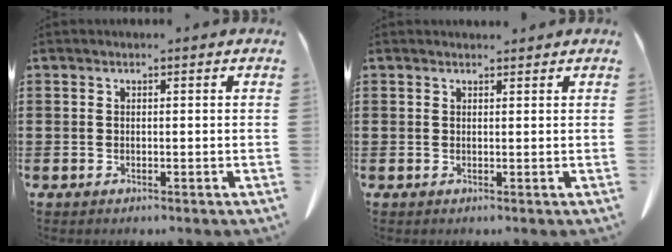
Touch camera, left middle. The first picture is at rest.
{"total": 0.8, "force": [0.7, 0.1, 0.2], "torque": [-0.005, 0.000, 0.015]}